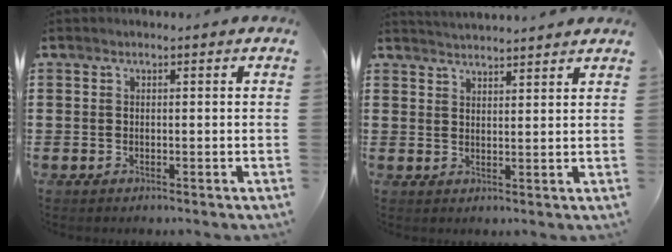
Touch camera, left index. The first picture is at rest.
{"total": 2.8, "force": [2.7, -0.5, -0.1], "torque": [-0.005, -0.010, 0.052]}